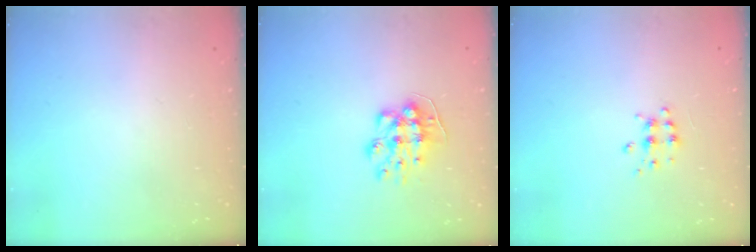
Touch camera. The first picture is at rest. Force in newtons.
{"total": 8.9, "press": 8.9, "slide": 0.1}
{"total": 5.5, "press": 5.4, "slide": 0.5}